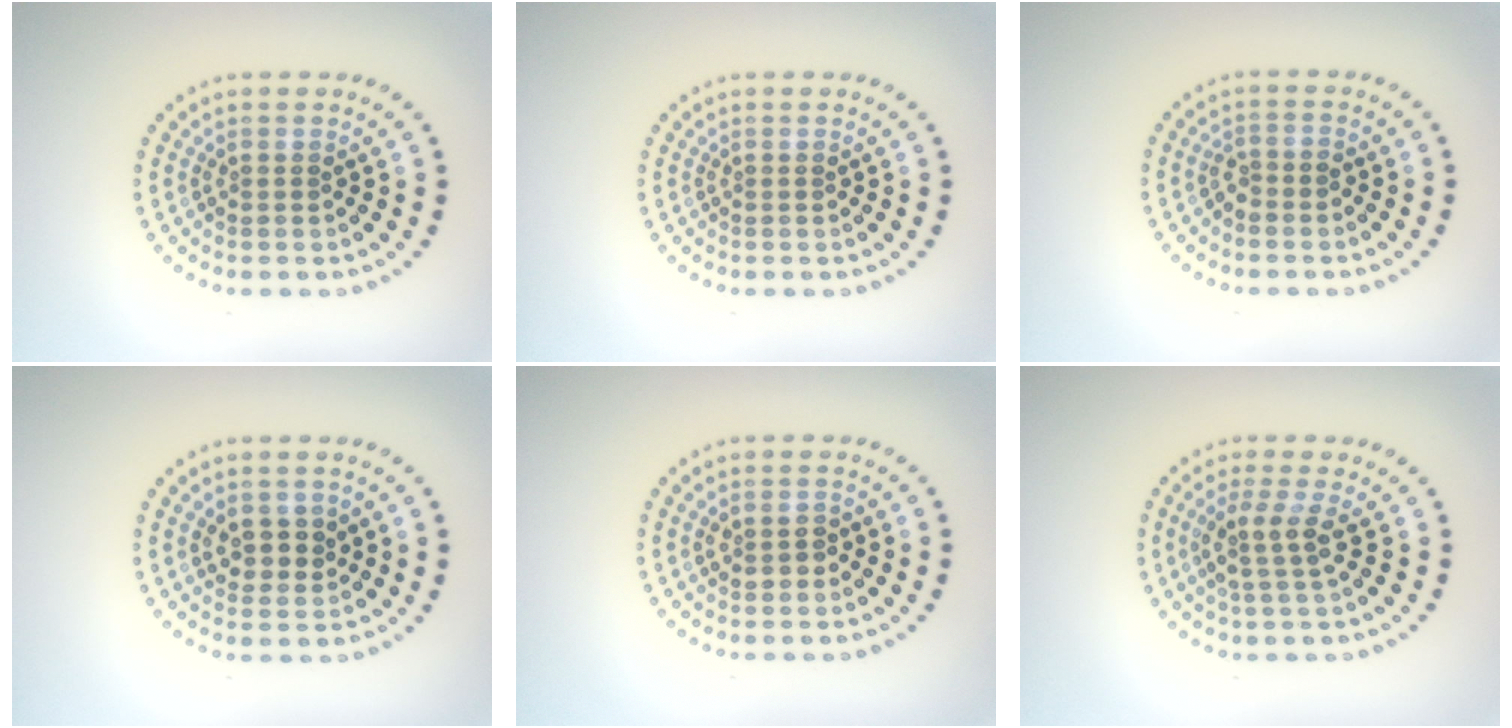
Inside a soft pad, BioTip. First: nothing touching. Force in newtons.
{"total": 0.0}
{"total": 1.4, "press": 1.1, "slide": 0.8}
{"total": 2.3, "press": 2.1, "slide": 0.8}
{"total": 1.5, "press": 1.5, "slide": 0.1}
{"total": 2.6, "press": 2.0, "slide": 1.7}